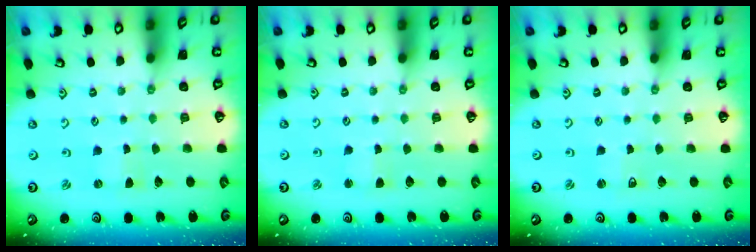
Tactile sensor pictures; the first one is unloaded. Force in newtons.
{"total": 2.0, "press": 2.0, "slide": 0.3}
{"total": 1.7, "press": 1.7, "slide": 0.3}